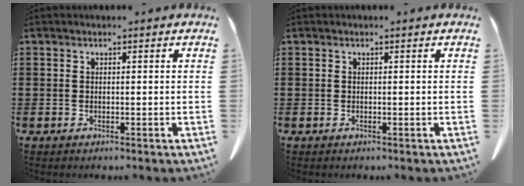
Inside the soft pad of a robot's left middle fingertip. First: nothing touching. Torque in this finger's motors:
{"motor_torque": [-0.11, 0.11, 0.00, 0.01]}